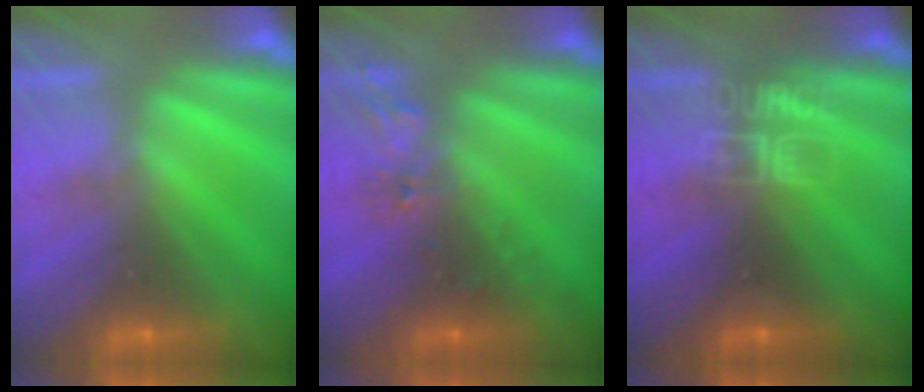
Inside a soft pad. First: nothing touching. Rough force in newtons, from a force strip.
{"total": 2.6}
{"total": 3.1}